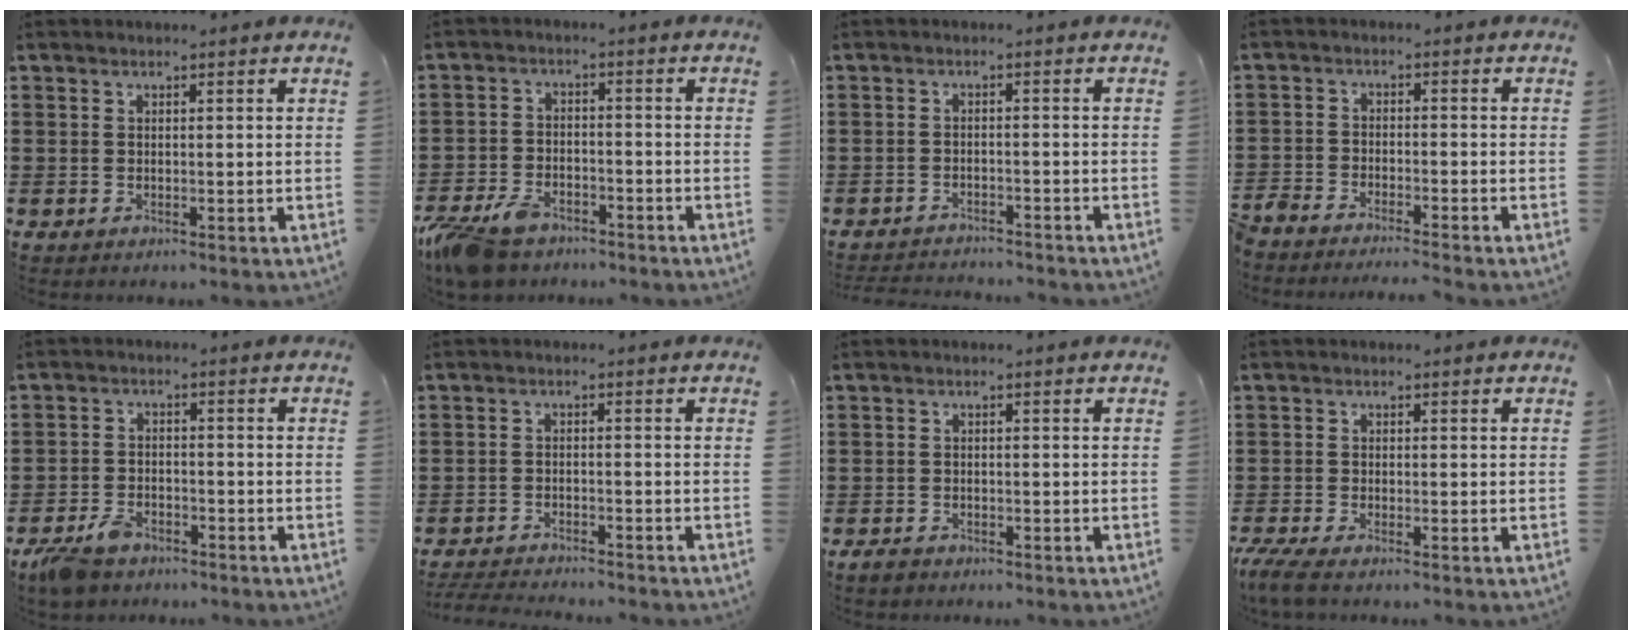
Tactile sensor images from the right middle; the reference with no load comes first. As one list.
[{"total": 6.0, "force": [-4.7, 2.4, 2.8], "torque": [-0.079, -0.001, -0.096]}, {"total": 2.3, "force": [-2.3, 0.1, 0.0], "torque": [-0.007, 0.000, -0.048]}, {"total": 3.5, "force": [-3.5, 0.0, 0.0], "torque": [-0.018, -0.004, -0.079]}, {"total": 4.3, "force": [-3.3, 2.0, 1.9], "torque": [-0.053, 0.003, -0.069]}, {"total": 3.0, "force": [-3.0, 0.1, 0.3], "torque": [-0.015, -0.004, -0.066]}, {"total": 1.2, "force": [-1.0, 0.6, 0.4], "torque": [-0.010, 0.000, -0.021]}, {"total": 2.3, "force": [-1.8, 0.0, 1.4], "torque": [-0.039, -0.008, -0.039]}]